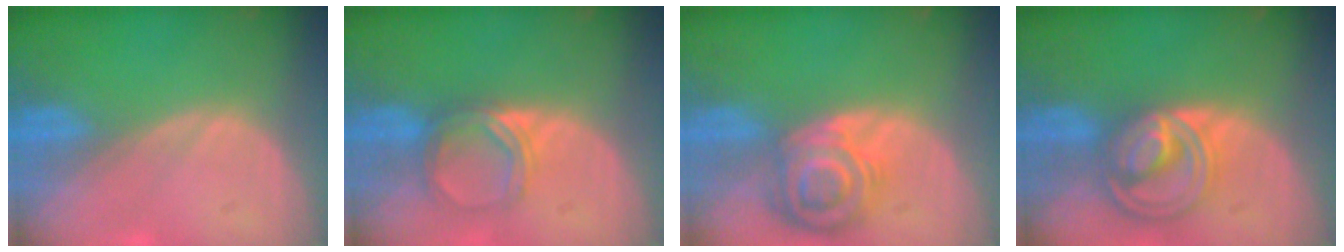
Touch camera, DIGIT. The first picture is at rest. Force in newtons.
{"total": 5.0, "press": 4.6, "slide": 1.9}
{"total": 8.4, "press": 7.4, "slide": 3.9}
{"total": 8.5, "press": 7.2, "slide": 4.5}